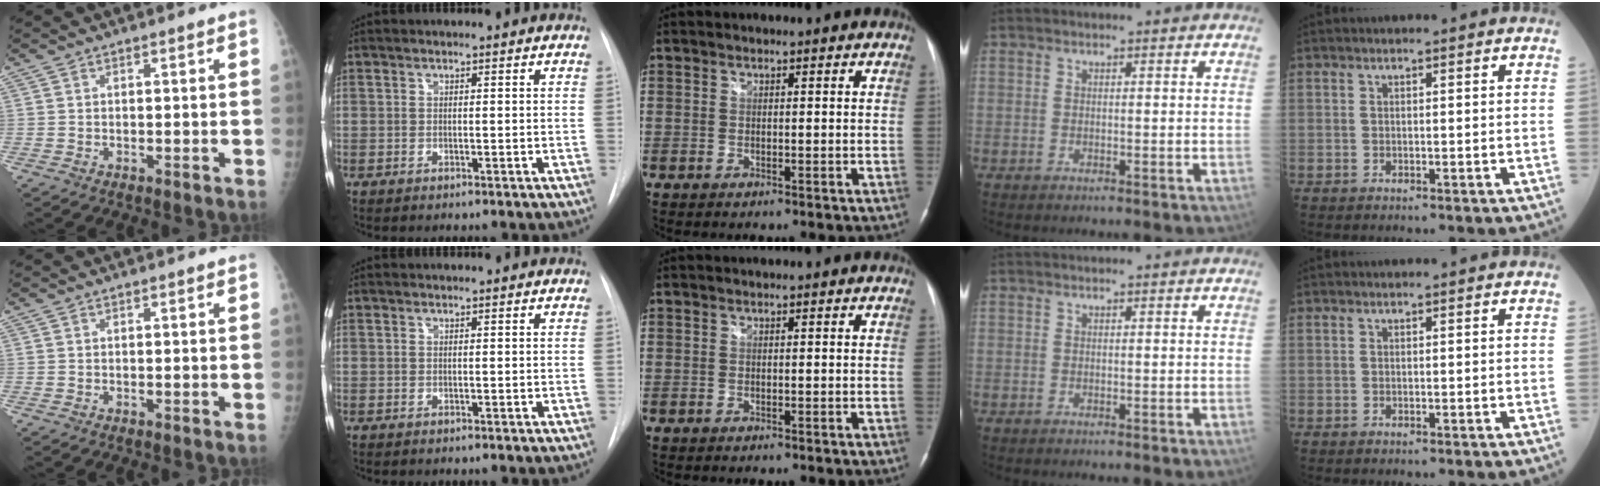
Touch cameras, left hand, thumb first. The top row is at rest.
{}